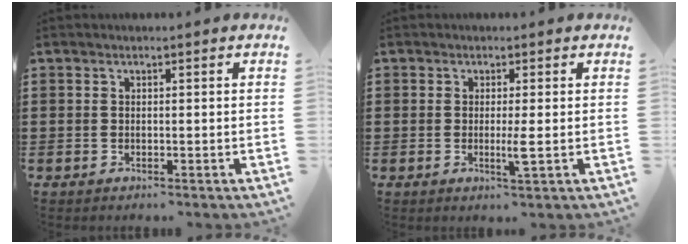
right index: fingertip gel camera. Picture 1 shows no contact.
{"total": 2.6, "force": [-0.4, 0.0, 2.6], "torque": [-0.045, -0.007, -0.009]}